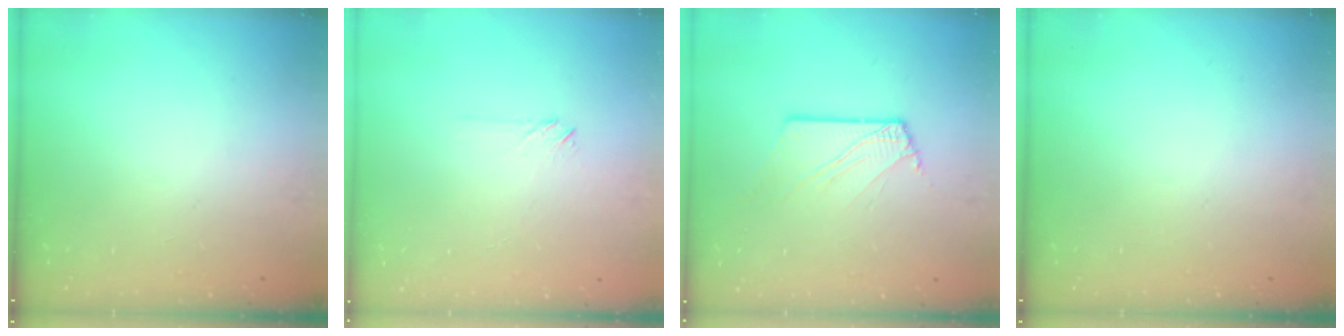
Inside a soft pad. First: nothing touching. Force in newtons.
{"total": 2.0, "press": 2.0, "slide": 0.3}
{"total": 3.3, "press": 3.2, "slide": 0.3}
{"total": 0.0}